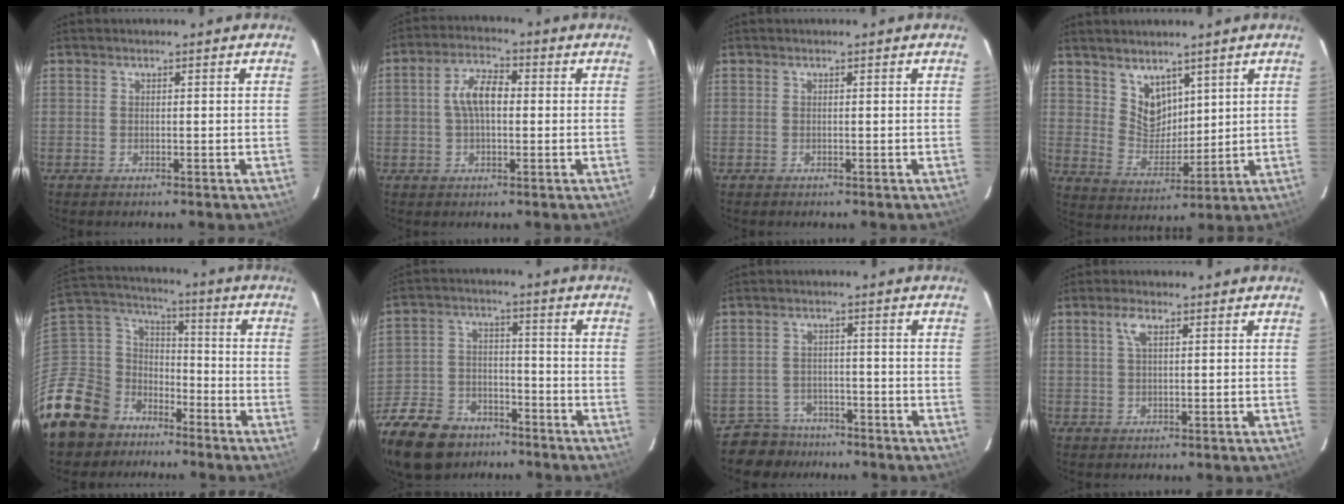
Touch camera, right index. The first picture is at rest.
{"total": 6.7, "force": [0.3, 3.7, 5.6], "torque": [-0.107, 0.018, 0.006]}
{"total": 0.0}
{"total": 7.3, "force": [5.0, 4.7, 2.5], "torque": [-0.038, 0.001, 0.107]}
{"total": 17.4, "force": [-12.1, 12.0, 3.4], "torque": [-0.123, 0.048, -0.214]}
{"total": 22.1, "force": [-15.2, 12.6, 9.8], "torque": [-0.256, -0.002, -0.250]}
{"total": 5.9, "force": [-4.7, 3.7, -0.3], "torque": [-0.010, 0.021, -0.077]}
{"total": 2.7, "force": [1.1, 1.1, 2.2], "torque": [-0.046, 0.006, 0.023]}